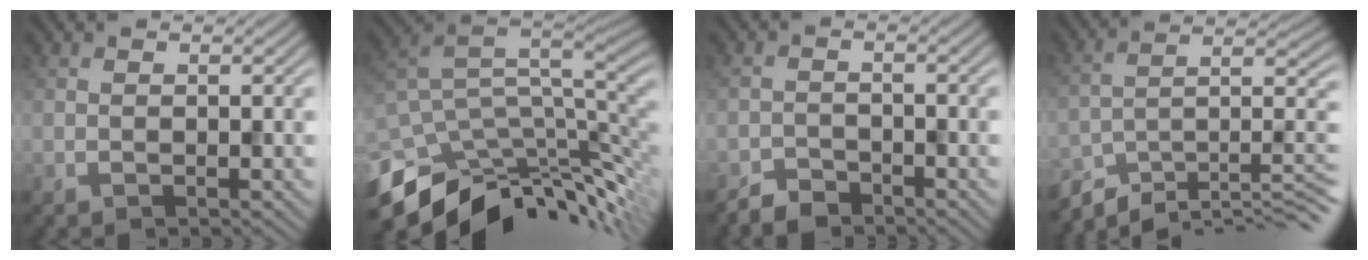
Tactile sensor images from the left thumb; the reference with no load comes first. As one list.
[{"total": 11.3, "force": [-4.4, 5.6, 8.8], "torque": [-0.179, -0.021, -0.065]}, {"total": 2.7, "force": [-2.5, 0.8, 0.6], "torque": [-0.007, 0.000, -0.051]}, {"total": 10.4, "force": [-7.5, 2.8, 6.6], "torque": [-0.106, -0.001, -0.131]}]